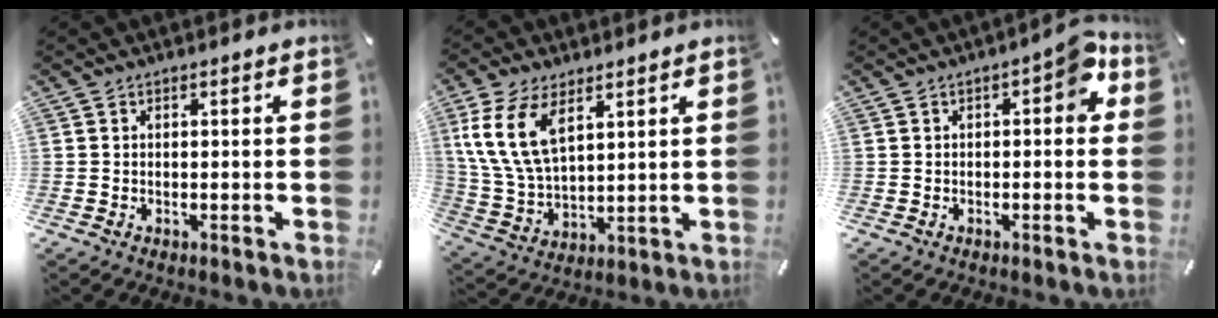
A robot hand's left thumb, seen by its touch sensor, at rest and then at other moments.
{"total": 12.8, "force": [6.2, 7.5, 8.4], "torque": [-0.216, -0.014, 0.111]}
{"total": 5.5, "force": [0.9, 2.6, 4.8], "torque": [-0.062, 0.003, 0.007]}